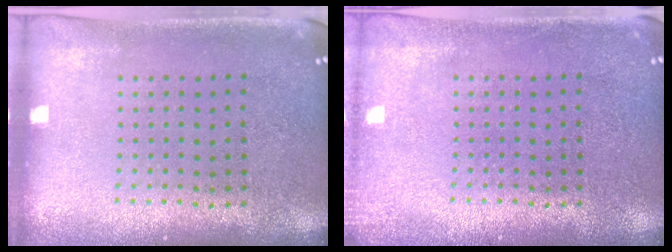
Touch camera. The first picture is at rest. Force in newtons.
{"total": 1.1, "press": 1.1, "slide": 0.3}